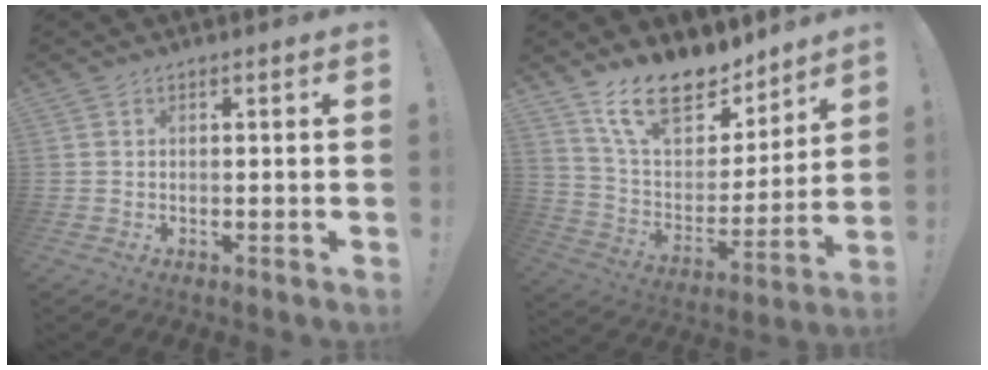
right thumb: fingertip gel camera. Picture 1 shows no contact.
{"total": 17.8, "force": [13.1, 8.3, 8.8], "torque": [-0.164, -0.086, 0.241]}